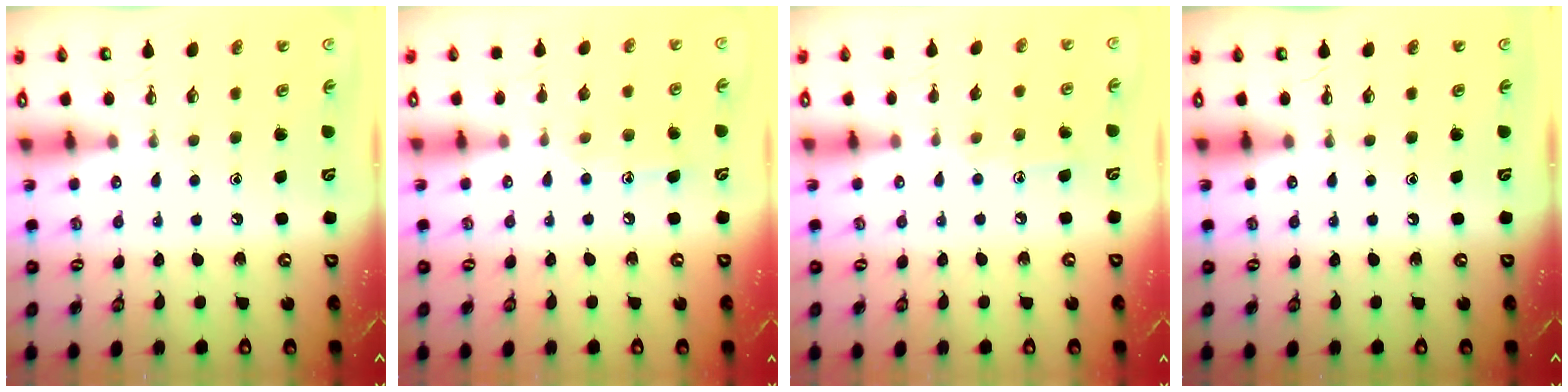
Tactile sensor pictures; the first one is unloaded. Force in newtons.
{"total": 8.7, "press": 8.7, "slide": 0.6}
{"total": 7.0, "press": 7.0, "slide": 0.6}
{"total": 0.0}